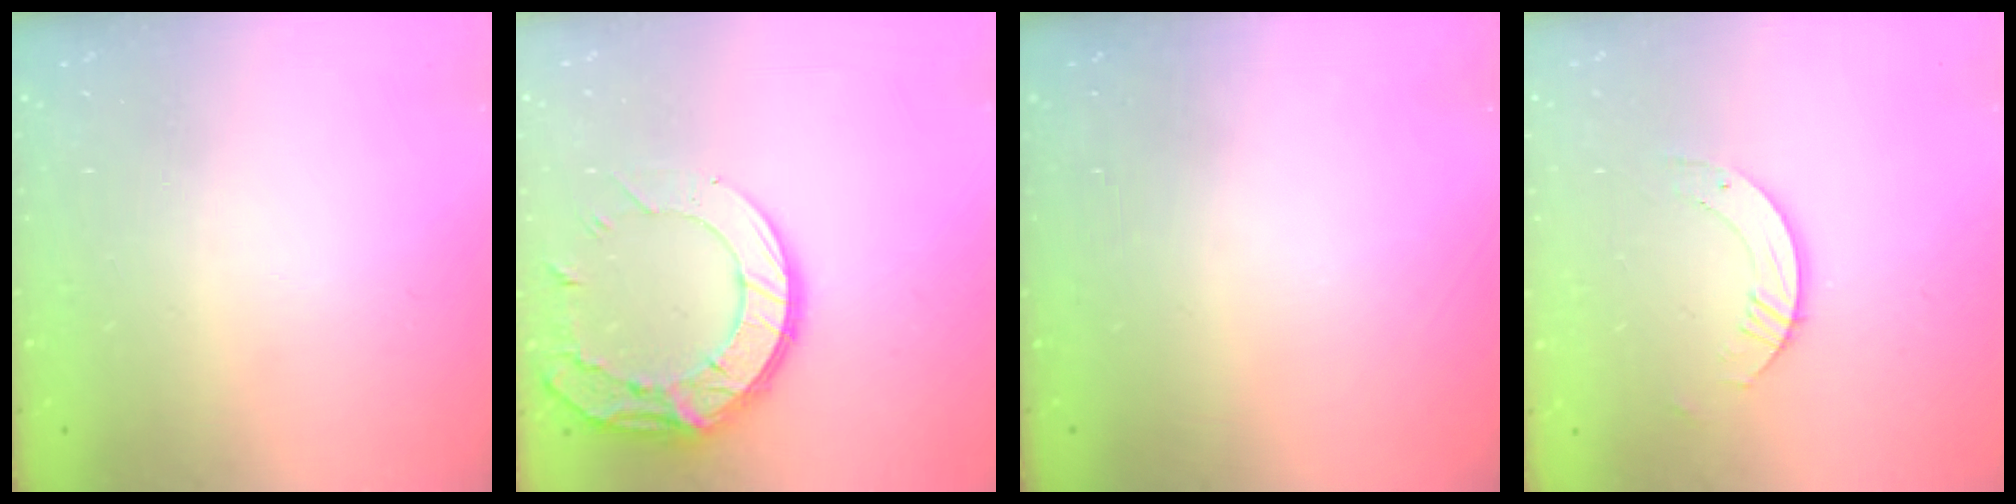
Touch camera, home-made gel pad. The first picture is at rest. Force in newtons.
{"total": 14.4, "press": 14.3, "slide": 1.2}
{"total": 0.0}
{"total": 4.7, "press": 4.7, "slide": 0.3}